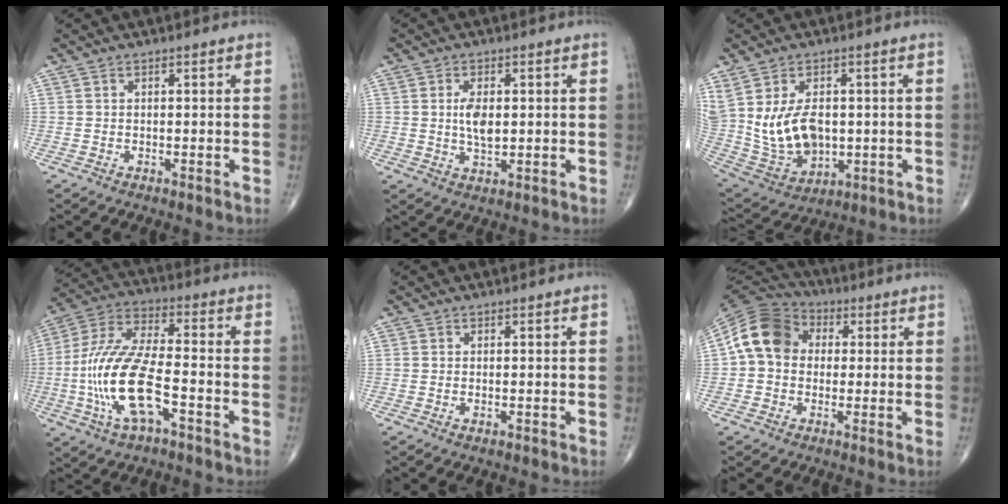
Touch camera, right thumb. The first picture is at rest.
{"total": 5.1, "force": [0.6, 2.6, 4.4], "torque": [-0.080, -0.009, 0.012]}
{"total": 14.2, "force": [1.0, 9.0, 10.9], "torque": [-0.202, -0.010, 0.046]}
{"total": 17.0, "force": [-5.0, 6.4, 15.0], "torque": [-0.321, 0.031, -0.093]}
{"total": 0.7, "force": [-0.2, 0.2, 0.6], "torque": [-0.013, -0.003, -0.003]}
{"total": 12.0, "force": [1.4, 9.6, 7.0], "torque": [-0.118, 0.028, 0.010]}